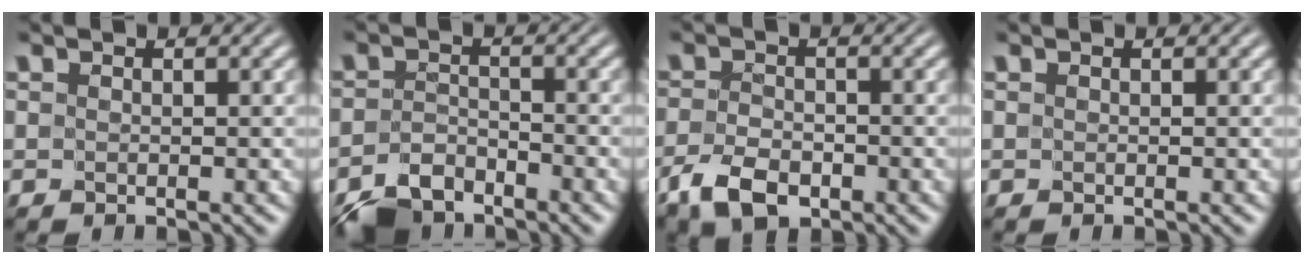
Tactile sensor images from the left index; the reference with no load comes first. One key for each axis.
{"total": 4.3, "fx": -3.8, "fy": 1.7, "fz": 1.3, "tx": -0.024, "ty": -0.004, "tz": -0.075}
{"total": 4.0, "fx": -2.6, "fy": 2.1, "fz": 2.1, "tx": -0.043, "ty": -0.004, "tz": -0.055}
{"total": 0.0}